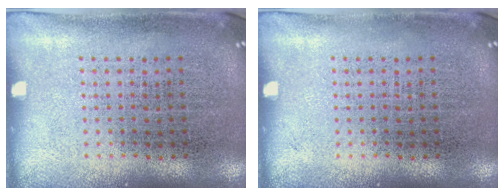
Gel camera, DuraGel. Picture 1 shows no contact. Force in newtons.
{"total": 0.0}